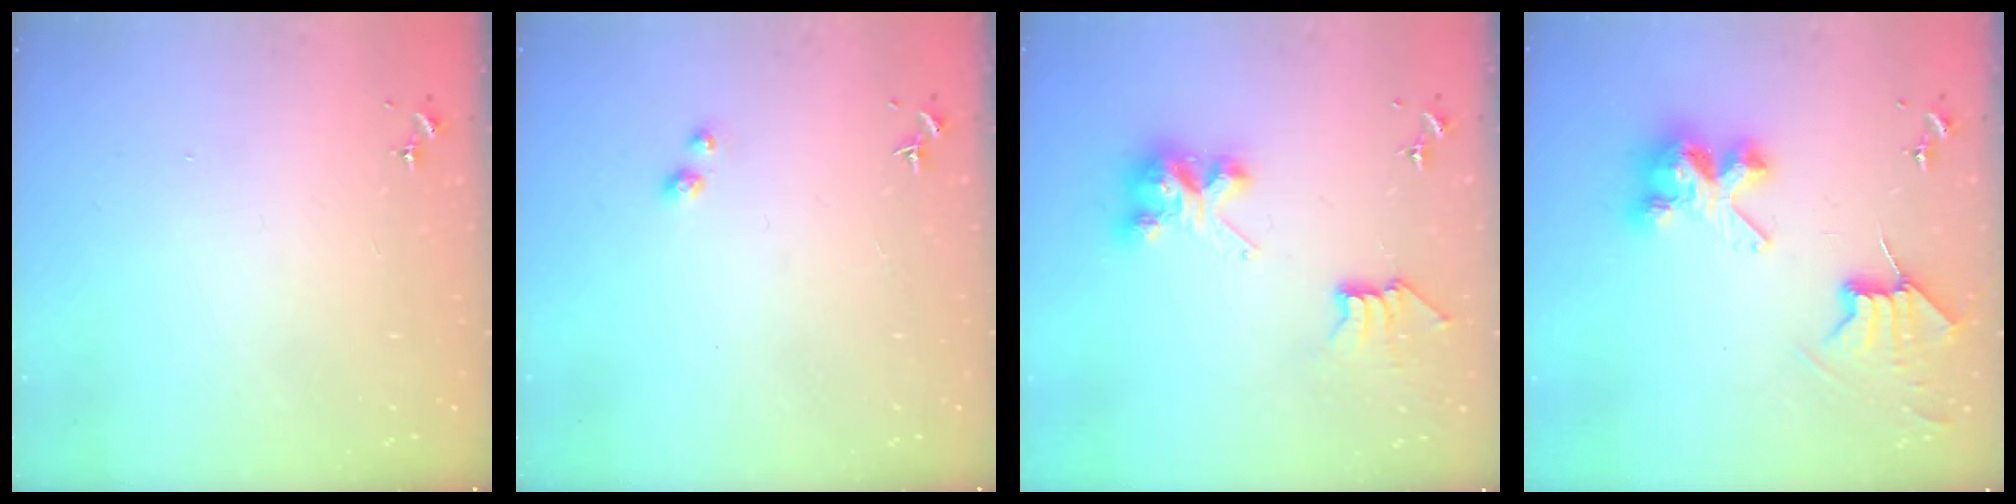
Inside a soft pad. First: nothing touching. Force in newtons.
{"total": 2.9, "press": 2.9, "slide": 0.2}
{"total": 8.2, "press": 8.2, "slide": 0.1}
{"total": 8.7, "press": 8.6, "slide": 0.6}